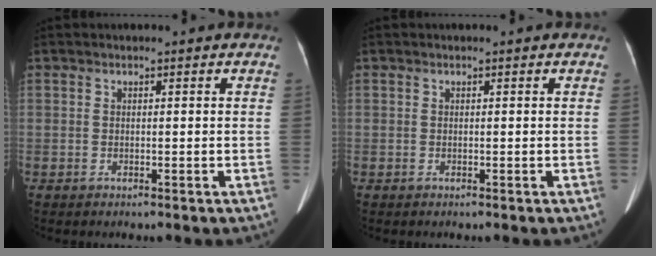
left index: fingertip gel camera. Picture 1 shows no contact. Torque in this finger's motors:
{"motor_torque": [0.00, 0.00, 0.00, 0.00]}